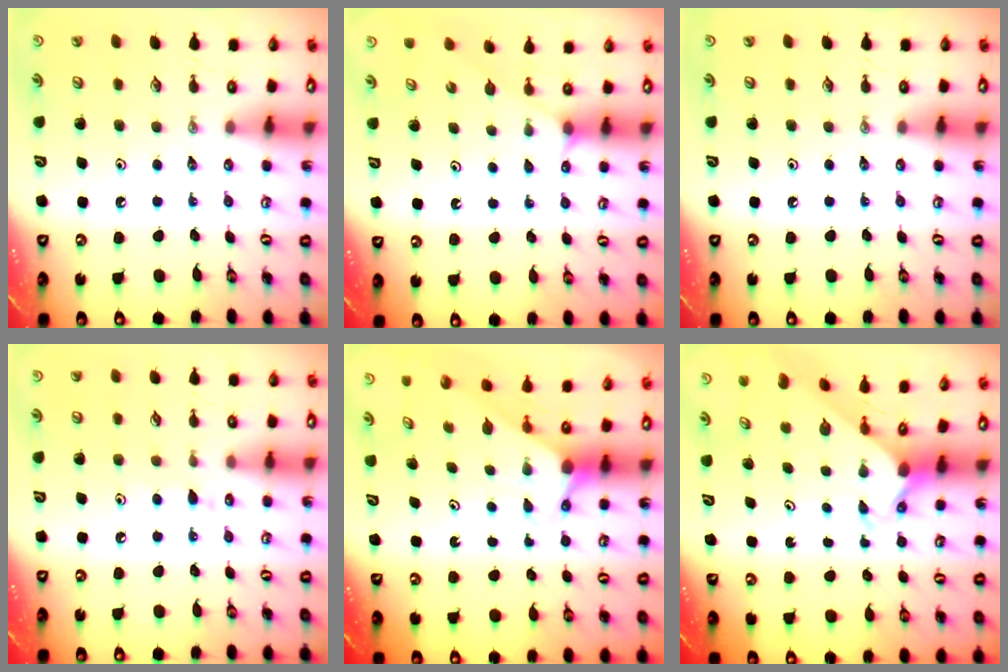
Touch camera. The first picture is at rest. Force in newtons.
{"total": 2.9, "press": 2.8, "slide": 0.5}
{"total": 0.0}
{"total": 4.3, "press": 4.3, "slide": 0.6}
{"total": 2.9, "press": 2.9, "slide": 0.0}
{"total": 2.6, "press": 2.6, "slide": 0.2}